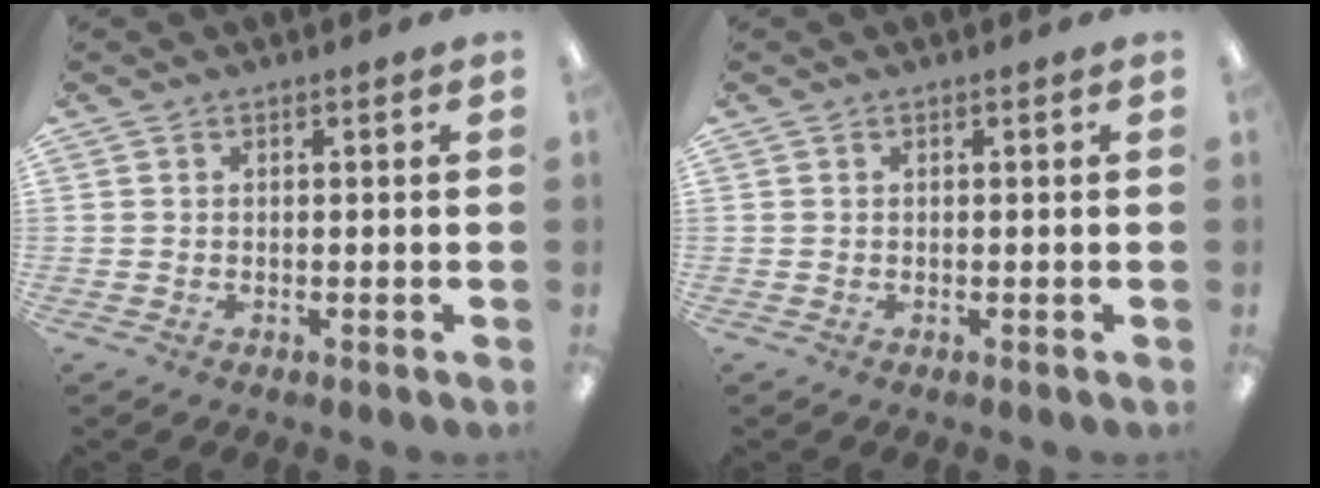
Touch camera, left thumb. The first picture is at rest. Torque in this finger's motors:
{"motor_torque": [0.01, 0.01, -0.01, -0.01, 0.00]}